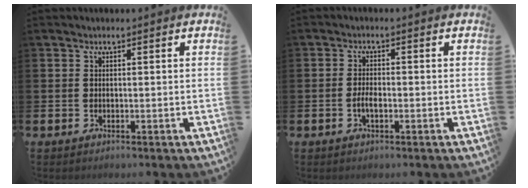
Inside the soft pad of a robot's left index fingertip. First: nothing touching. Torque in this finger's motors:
{"motor_torque": [0.19, 0.20, 0.09, 0.04]}